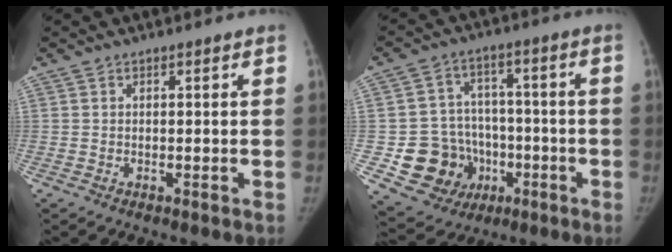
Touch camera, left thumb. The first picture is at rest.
{"total": 14.1, "force": [-3.8, 12.8, 4.6], "torque": [-0.044, 0.038, -0.044]}